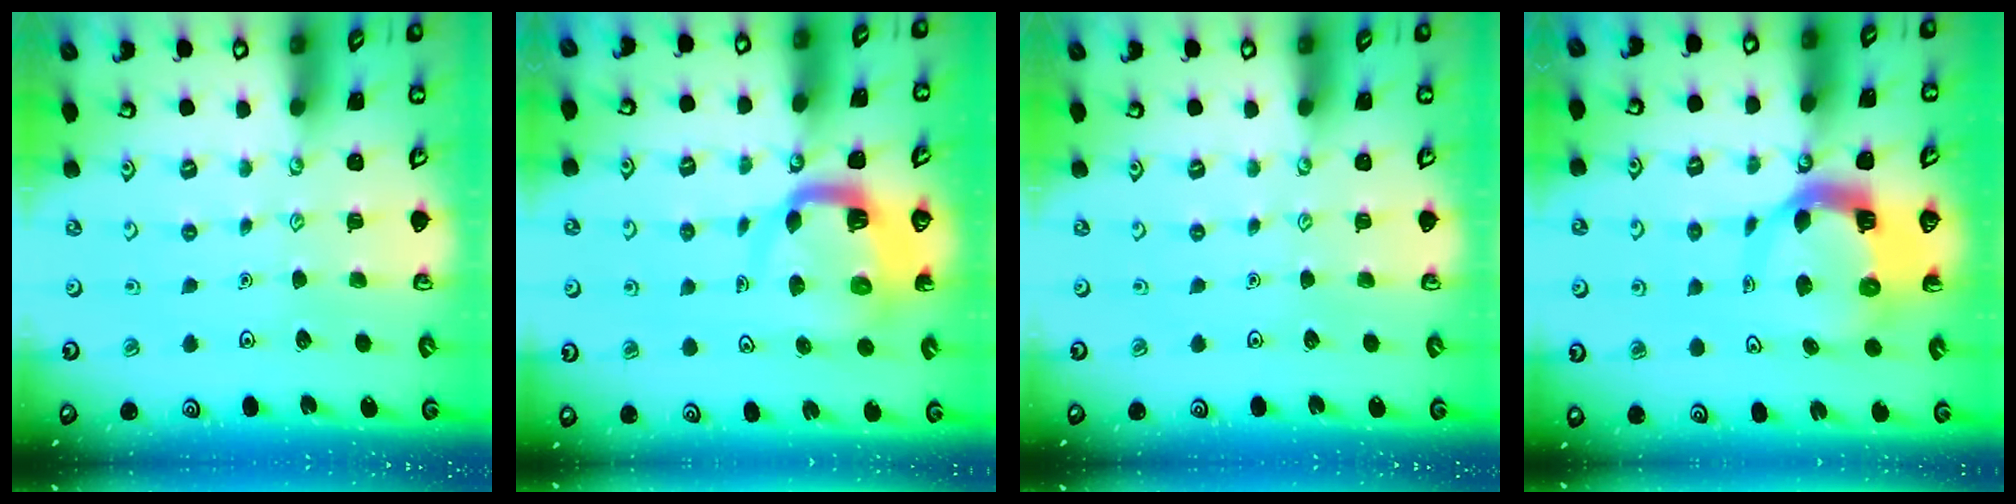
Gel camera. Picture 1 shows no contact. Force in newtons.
{"total": 7.6, "press": 7.5, "slide": 1.0}
{"total": 0.0}
{"total": 8.5, "press": 8.4, "slide": 1.3}